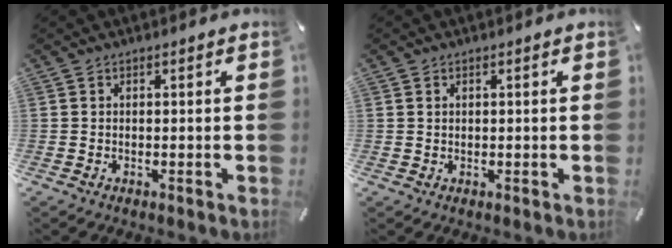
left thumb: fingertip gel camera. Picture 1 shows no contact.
{"total": 0.6, "force": [0.2, 0.4, 0.3], "torque": [-0.006, 0.002, 0.004]}